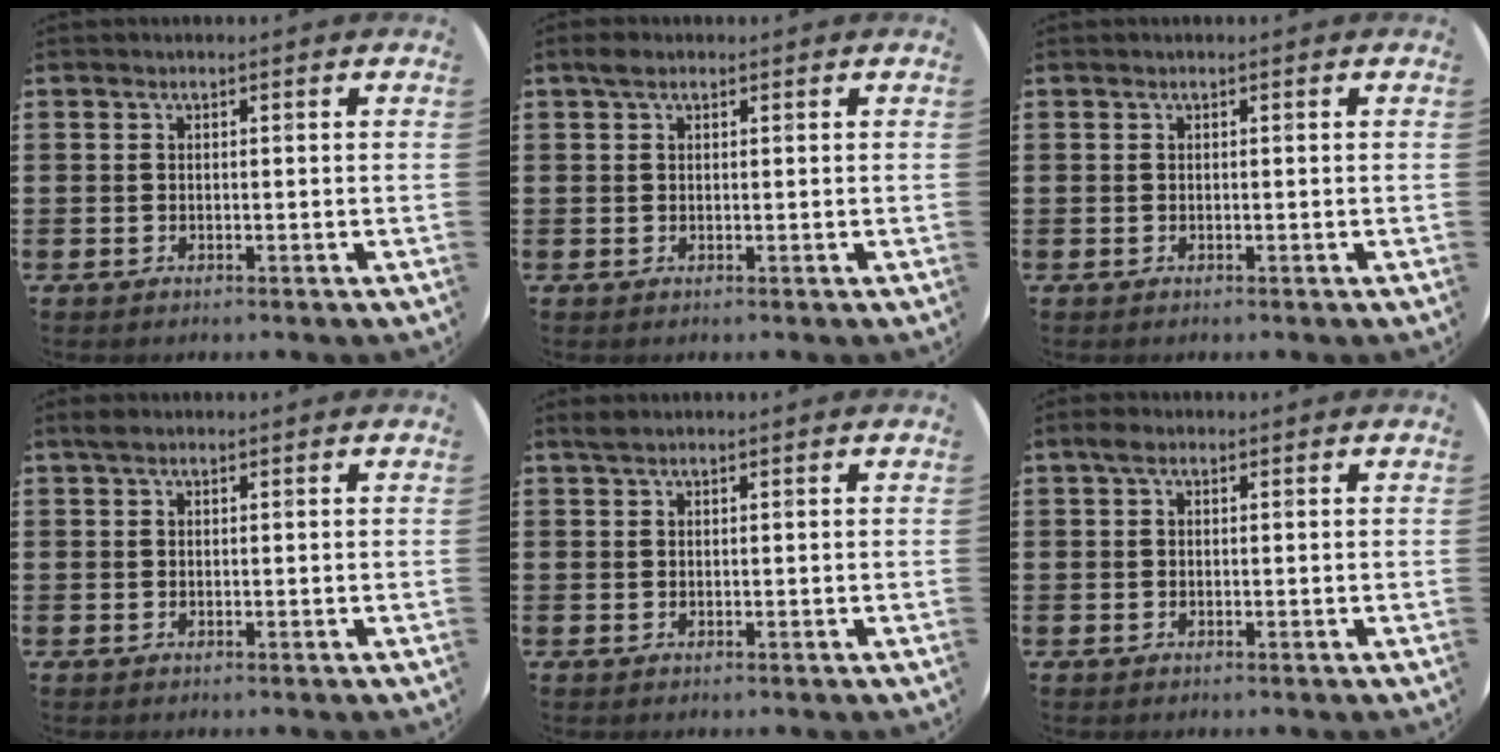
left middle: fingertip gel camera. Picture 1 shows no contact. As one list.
[{"total": 1.4, "force": [0.9, 0.7, 0.7], "torque": [-0.009, 0.002, 0.015]}, {"total": 0.0}, {"total": 0.8, "force": [0.6, 0.3, 0.4], "torque": [-0.008, 0.004, 0.010]}, {"total": 0.9, "force": [0.8, 0.1, 0.3], "torque": [-0.008, 0.002, 0.015]}, {"total": 1.2, "force": [0.7, 0.7, 0.8], "torque": [-0.010, 0.003, 0.010]}]